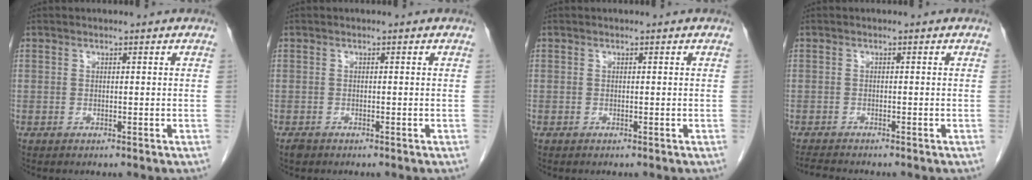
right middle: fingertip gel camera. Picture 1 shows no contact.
{"total": 0.9, "force": [-0.7, 0.5, 0.3], "torque": [-0.013, -0.001, -0.012]}
{"total": 0.0}
{"total": 2.9, "force": [-2.7, 0.1, 0.9], "torque": [-0.017, -0.012, -0.046]}